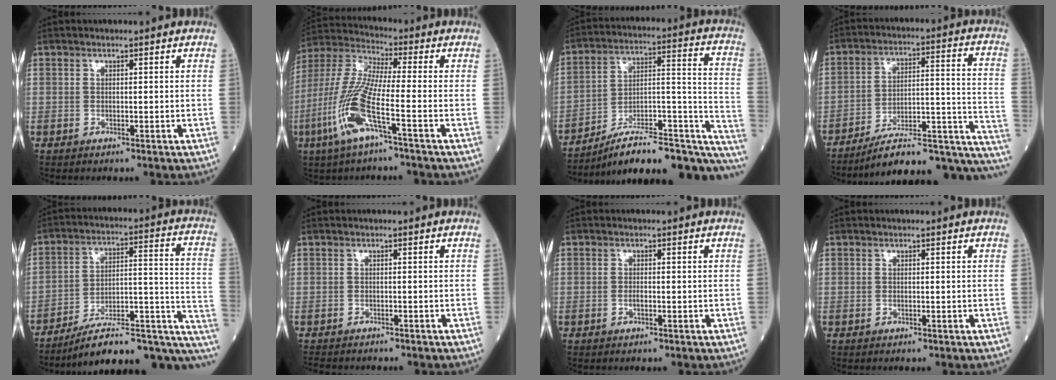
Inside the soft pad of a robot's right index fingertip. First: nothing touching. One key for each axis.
{"total": 12.4, "fx": -4.7, "fy": 0.7, "fz": 11.5, "tx": -0.260, "ty": -0.005, "tz": -0.103}
{"total": 24.1, "fx": -18.8, "fy": 5.4, "fz": 14.1, "tx": -0.127, "ty": 0.046, "tz": -0.272}
{"total": 21.2, "fx": -16.9, "fy": 4.3, "fz": 12.0, "tx": -0.089, "ty": 0.051, "tz": -0.240}
{"total": 21.3, "fx": -15.1, "fy": 5.5, "fz": 14.0, "tx": -0.122, "ty": 0.054, "tz": -0.214}
{"total": 5.5, "fx": -4.9, "fy": 1.4, "fz": 1.9, "tx": -0.028, "ty": -0.008, "tz": -0.071}
{"total": 0.8, "fx": -0.4, "fy": 0.1, "fz": 0.7, "tx": -0.015, "ty": 0.001, "tz": -0.007}
{"total": 0.0}